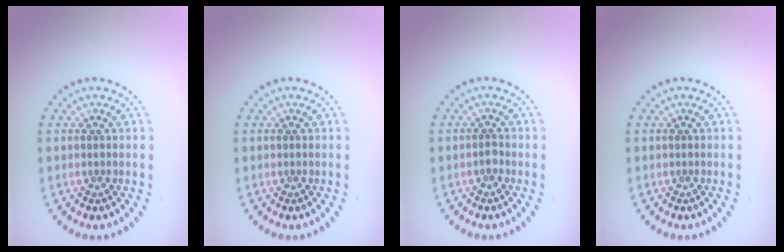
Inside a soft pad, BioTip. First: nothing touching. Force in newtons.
{"total": 0.0}
{"total": 0.6, "press": 0.5, "slide": 0.3}
{"total": 0.0}